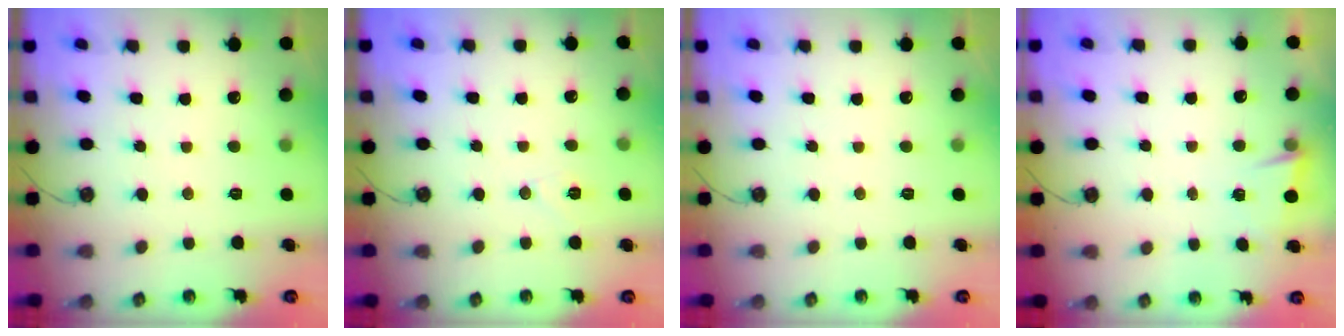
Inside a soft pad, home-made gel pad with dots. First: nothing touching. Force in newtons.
{"total": 6.8, "press": 6.4, "slide": 2.4}
{"total": 0.0}
{"total": 2.8, "press": 2.6, "slide": 1.0}